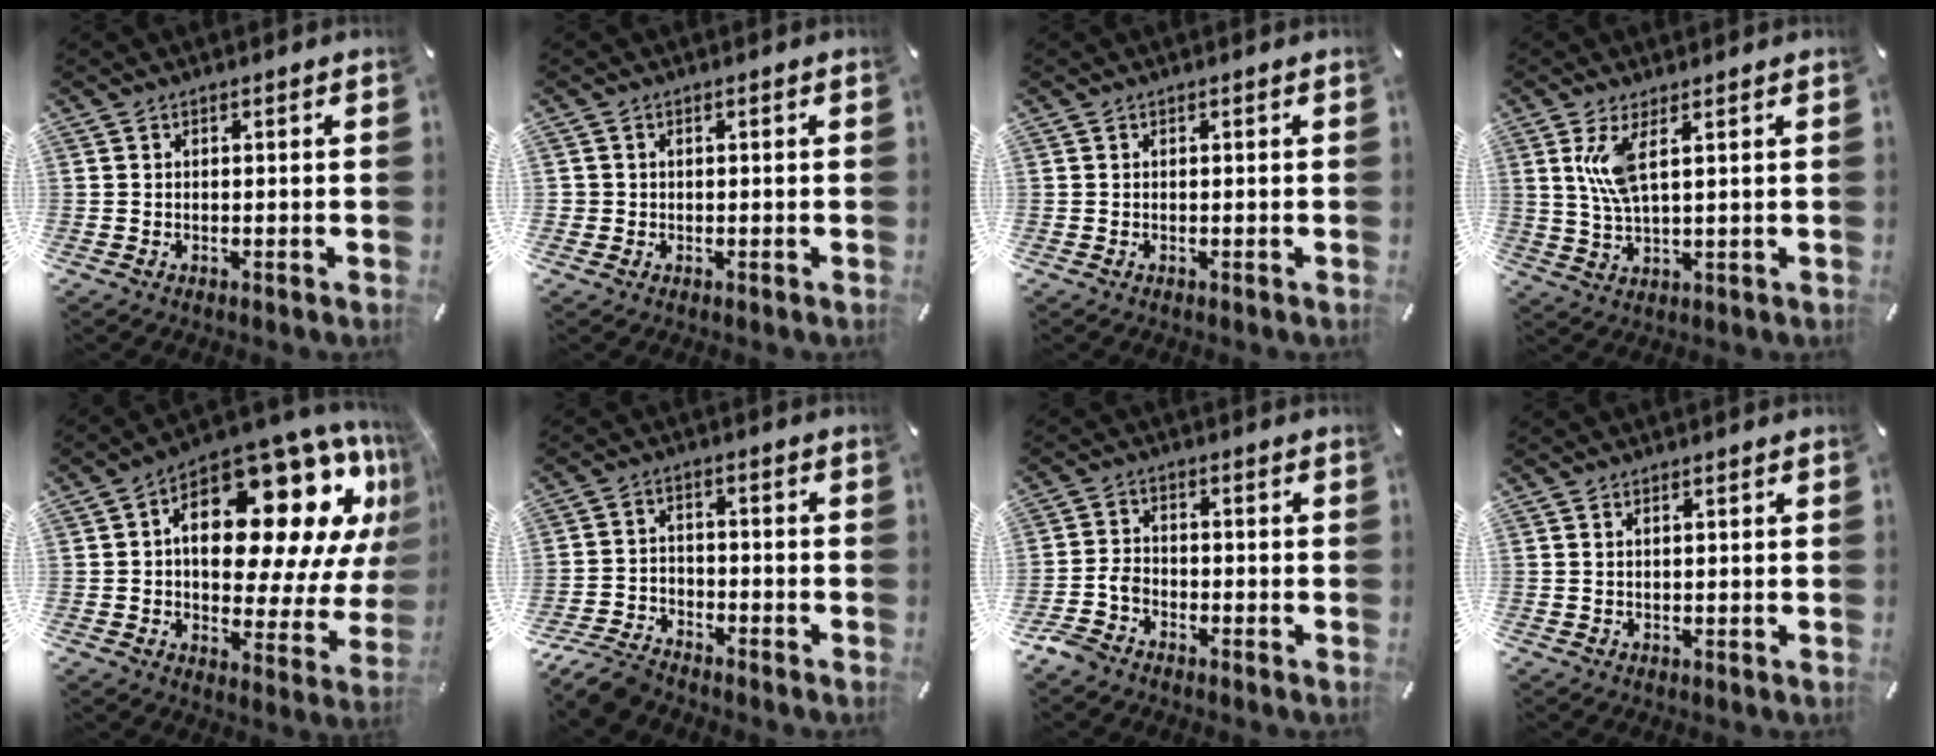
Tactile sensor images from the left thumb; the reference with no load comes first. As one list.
[{"total": 1.2, "force": [-0.1, 1.2, 0.1], "torque": [0.001, 0.006, -0.004]}, {"total": 0.0}, {"total": 7.3, "force": [3.1, 2.1, 6.2], "torque": [-0.146, -0.002, 0.048]}, {"total": 24.1, "force": [9.5, 12.3, 18.4], "torque": [-0.249, -0.075, 0.162]}, {"total": 7.6, "force": [-6.7, 3.0, 2.0], "torque": [-0.042, 0.032, -0.129]}, {"total": 4.7, "force": [-3.1, 3.1, 1.5], "torque": [-0.037, 0.016, -0.060]}, {"total": 0.7, "force": [0.4, 0.1, 0.6], "torque": [-0.012, 0.000, 0.006]}]